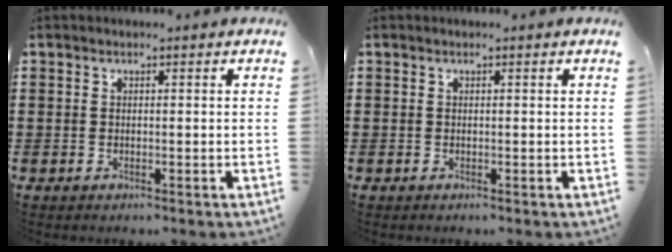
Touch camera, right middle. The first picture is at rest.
{"total": 0.0}